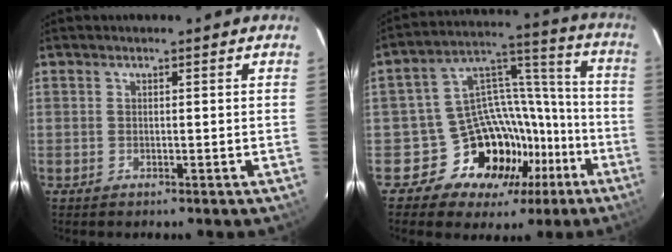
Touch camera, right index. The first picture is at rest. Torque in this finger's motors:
{"motor_torque": [0.37, -0.55, 0.02, -0.14]}